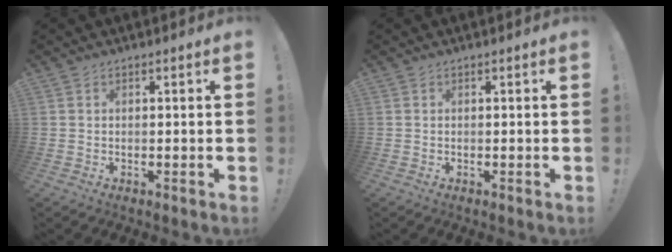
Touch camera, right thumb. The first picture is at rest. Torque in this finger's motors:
{"motor_torque": [0.17, -0.02, 0.39, -0.14, -0.08]}